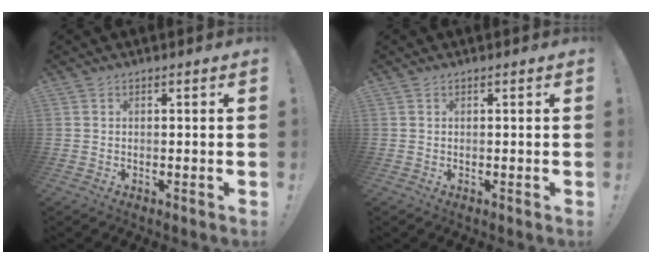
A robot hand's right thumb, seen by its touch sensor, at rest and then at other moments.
{"total": 0.0}